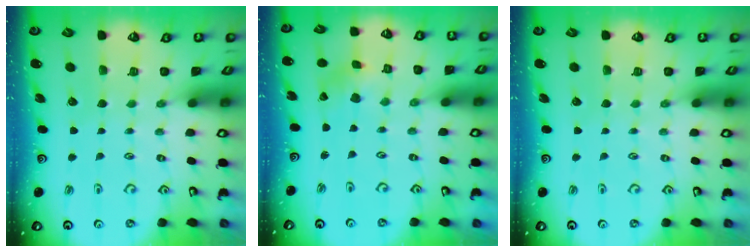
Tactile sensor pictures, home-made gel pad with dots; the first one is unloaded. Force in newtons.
{"total": 2.2, "press": 2.1, "slide": 0.6}
{"total": 0.0}